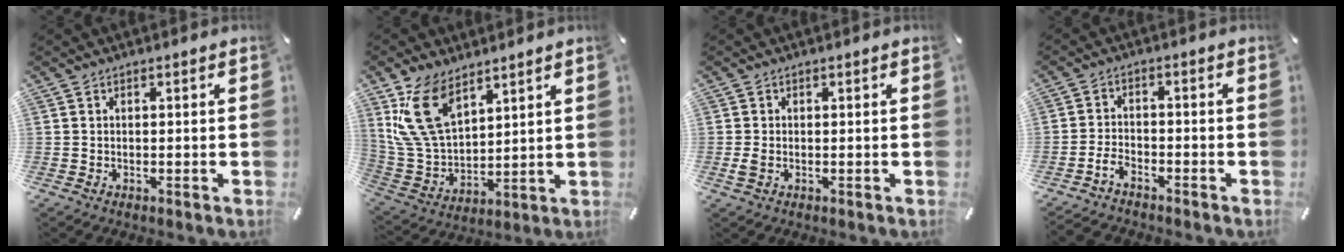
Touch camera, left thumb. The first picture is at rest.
{"total": 15.1, "force": [8.5, 9.0, 8.6], "torque": [-0.218, -0.032, 0.160]}
{"total": 1.7, "force": [-0.2, 1.1, 1.3], "torque": [-0.030, -0.001, -0.006]}
{"total": 4.1, "force": [-3.2, 1.9, 1.9], "torque": [-0.052, 0.011, -0.064]}